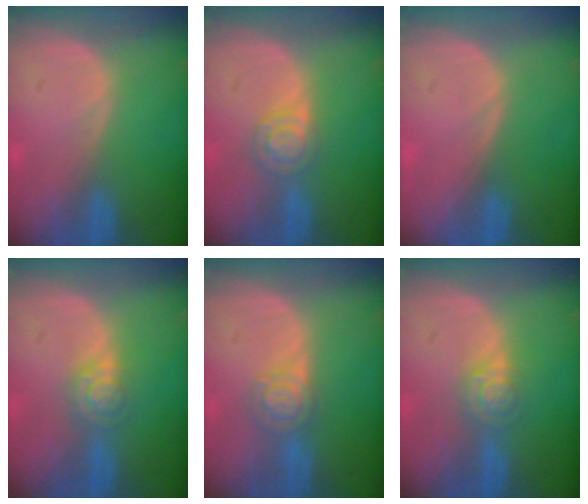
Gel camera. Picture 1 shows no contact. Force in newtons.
{"total": 4.6, "press": 4.2, "slide": 1.9}
{"total": 0.0}
{"total": 4.6, "press": 3.9, "slide": 2.6}
{"total": 5.0, "press": 4.4, "slide": 2.4}
{"total": 4.6, "press": 3.9, "slide": 2.6}